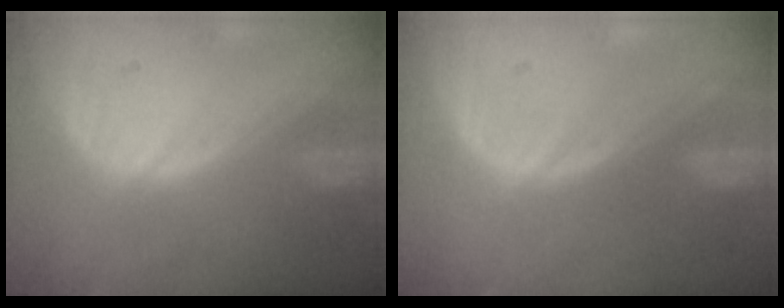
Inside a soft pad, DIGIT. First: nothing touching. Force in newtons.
{"total": 0.0}